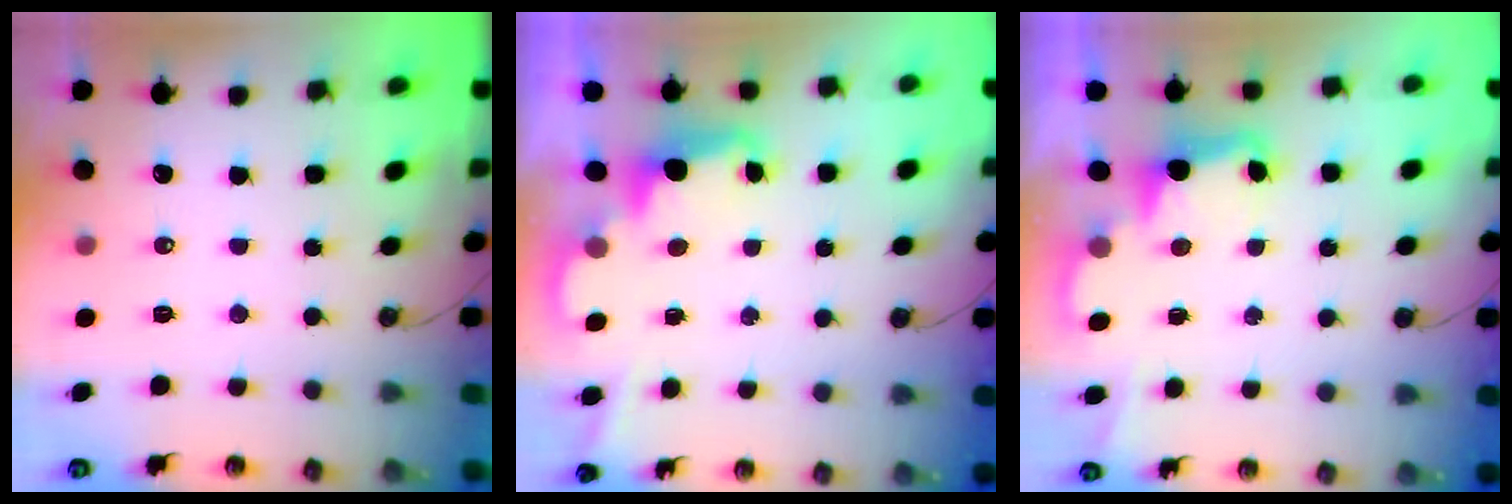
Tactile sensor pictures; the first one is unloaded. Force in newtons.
{"total": 2.4, "press": 2.3, "slide": 0.5}
{"total": 3.2, "press": 3.2, "slide": 0.7}